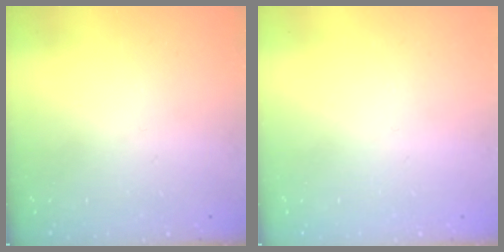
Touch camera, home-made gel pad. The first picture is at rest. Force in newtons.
{"total": 0.0}